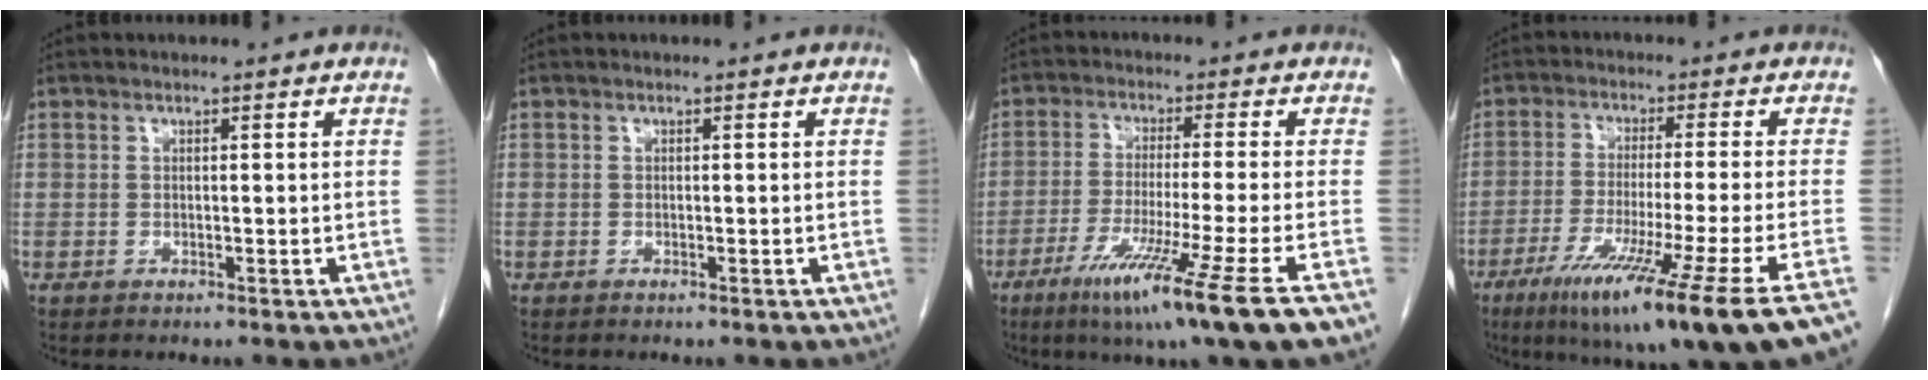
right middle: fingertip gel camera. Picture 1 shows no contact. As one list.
[{"total": 0.0}, {"total": 14.9, "force": [-8.7, -1.7, 12.0], "torque": [-0.189, -0.050, -0.137]}, {"total": 19.6, "force": [-12.2, -1.4, 15.3], "torque": [-0.186, -0.060, -0.189]}]